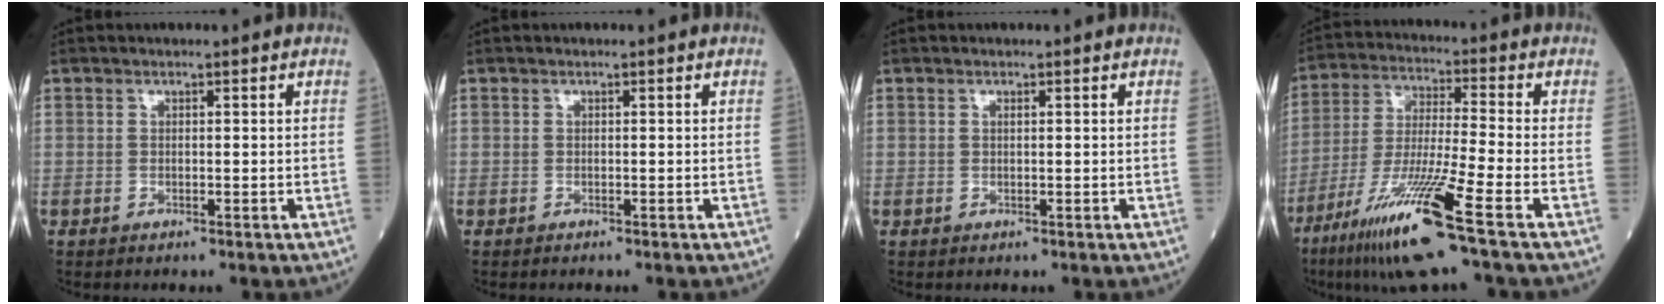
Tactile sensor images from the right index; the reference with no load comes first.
{"total": 0.0}
{"total": 0.0}
{"total": 15.3, "force": [-8.5, -1.0, 12.7], "torque": [-0.259, -0.042, -0.157]}